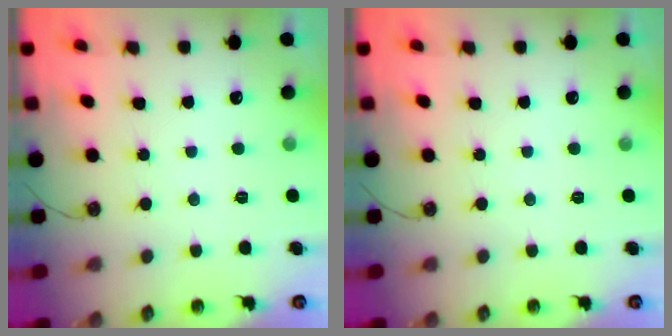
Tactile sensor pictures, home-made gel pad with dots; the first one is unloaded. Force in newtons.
{"total": 0.0}